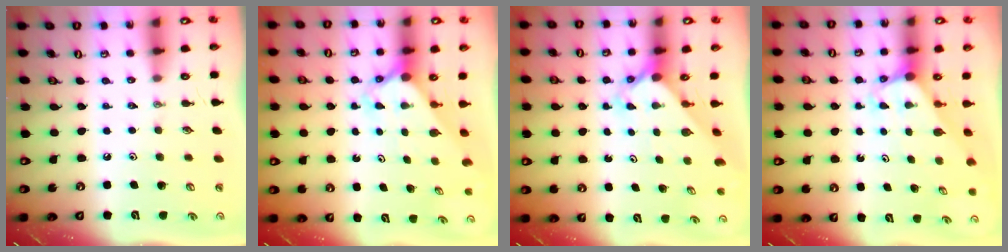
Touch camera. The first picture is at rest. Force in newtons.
{"total": 2.5, "press": 2.5, "slide": 0.2}
{"total": 2.6, "press": 2.6, "slide": 0.2}
{"total": 2.9, "press": 2.9, "slide": 0.0}